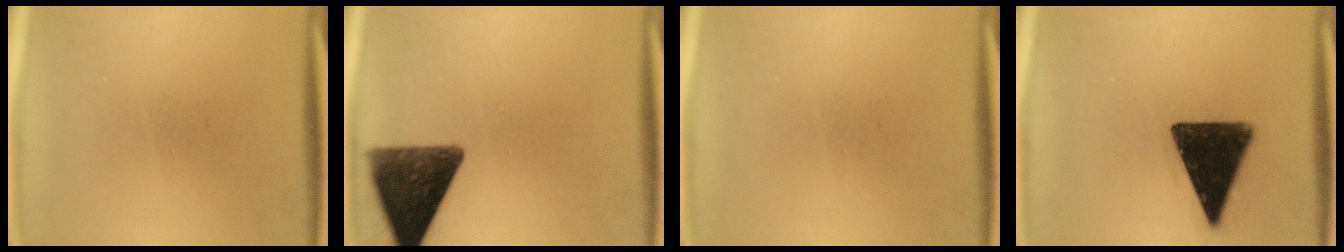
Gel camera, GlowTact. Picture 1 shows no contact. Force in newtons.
{"total": 12.0}
{"total": 0.0}
{"total": 15.9}